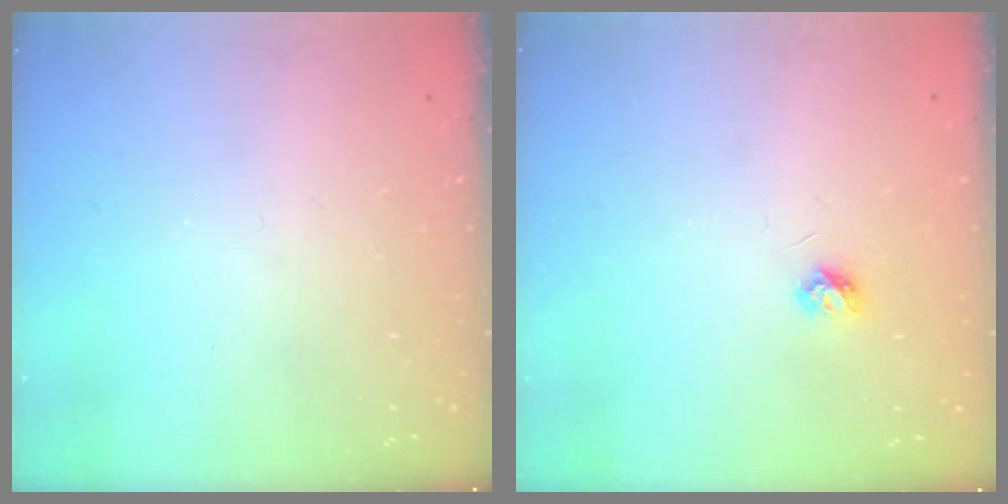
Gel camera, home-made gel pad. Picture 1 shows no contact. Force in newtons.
{"total": 3.9, "press": 3.8, "slide": 0.5}